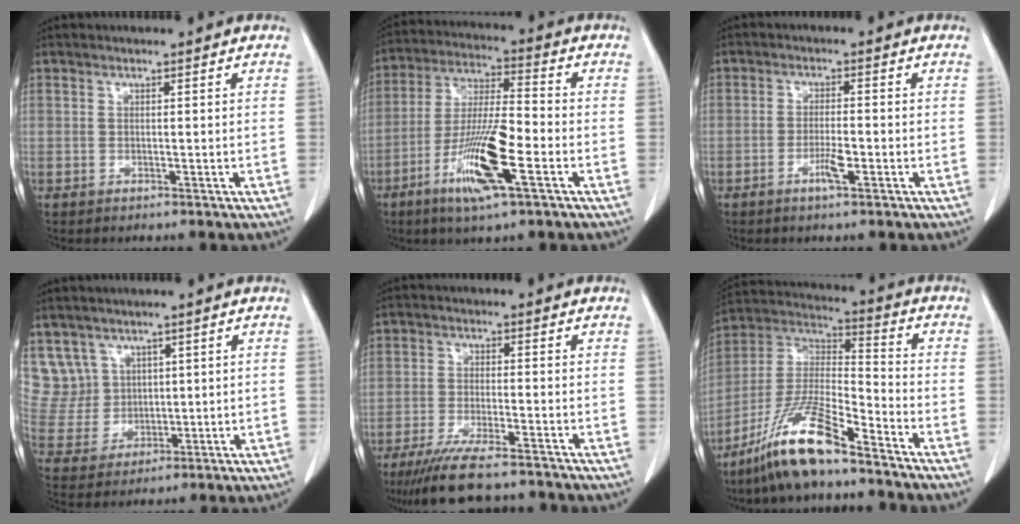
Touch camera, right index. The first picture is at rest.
{"total": 13.4, "force": [-5.5, 1.4, 12.1], "torque": [-0.238, -0.015, -0.102]}
{"total": 3.3, "force": [-1.5, 0.4, 2.9], "torque": [-0.056, -0.001, -0.028]}
{"total": 7.4, "force": [4.0, 6.2, 0.0], "torque": [-0.002, 0.020, 0.095]}
{"total": 11.2, "force": [-9.5, 0.8, 5.8], "torque": [-0.091, -0.028, -0.151]}
{"total": 13.9, "force": [-10.0, 1.5, 9.6], "torque": [-0.199, -0.007, -0.188]}